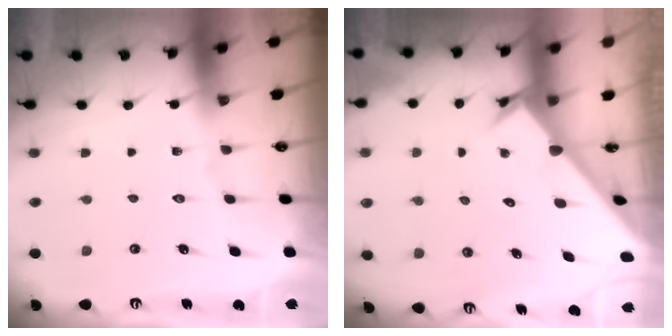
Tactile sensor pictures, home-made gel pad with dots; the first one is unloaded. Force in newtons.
{"total": 2.6, "press": 2.6, "slide": 0.3}